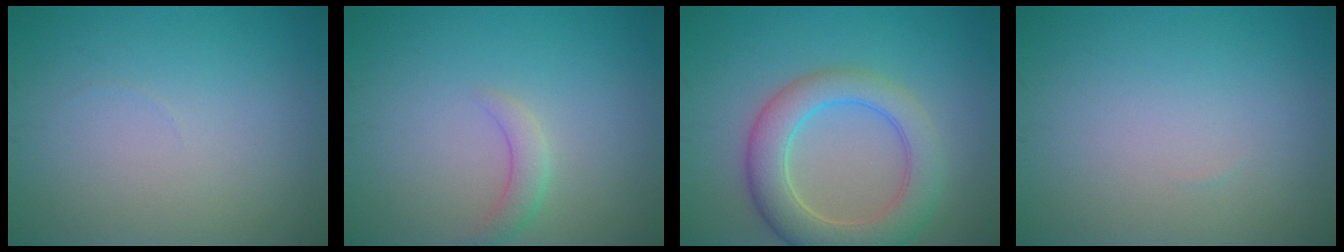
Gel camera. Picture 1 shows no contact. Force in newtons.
{"total": 1.8, "press": 1.8, "slide": 0.1}
{"total": 6.3, "press": 6.3, "slide": 0.5}
{"total": 0.0}